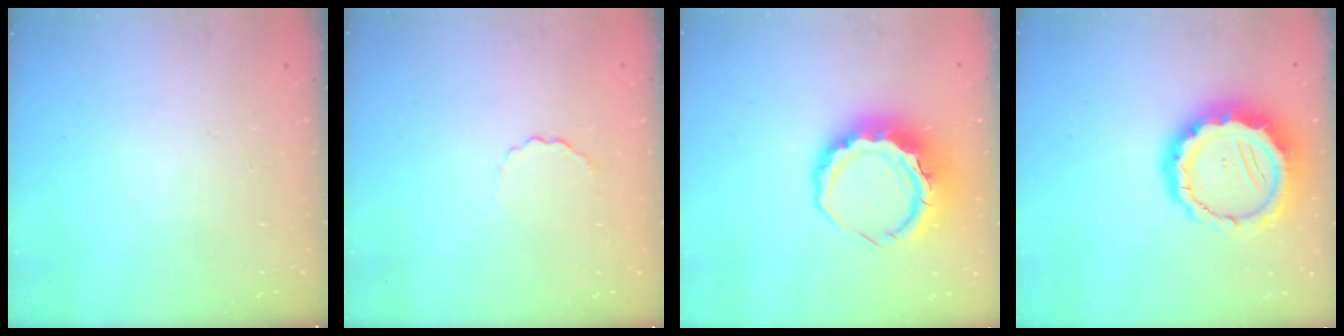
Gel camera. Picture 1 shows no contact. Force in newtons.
{"total": 2.4, "press": 2.2, "slide": 0.9}
{"total": 8.8, "press": 8.6, "slide": 1.7}
{"total": 15.6, "press": 15.2, "slide": 3.5}